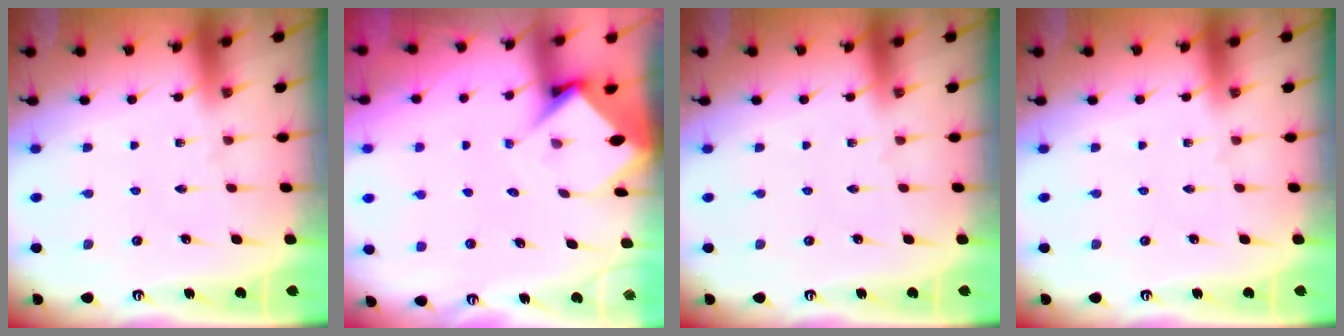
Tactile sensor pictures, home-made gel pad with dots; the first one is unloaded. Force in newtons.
{"total": 5.8, "press": 5.7, "slide": 0.4}
{"total": 0.0}
{"total": 0.0}